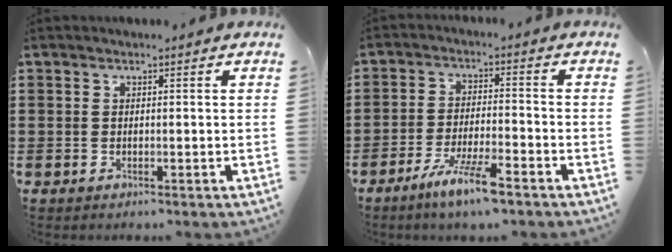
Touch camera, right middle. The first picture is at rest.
{"total": 6.7, "force": [-4.9, 0.3, 4.4], "torque": [-0.088, -0.009, -0.090]}